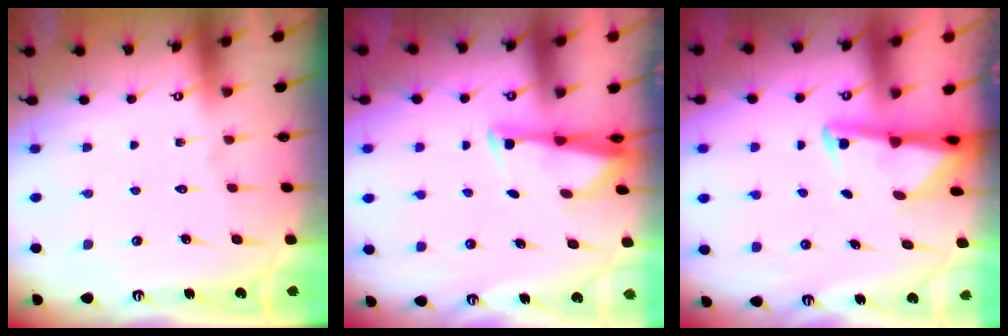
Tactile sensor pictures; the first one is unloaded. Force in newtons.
{"total": 2.9, "press": 2.8, "slide": 0.8}
{"total": 2.7, "press": 2.7, "slide": 0.7}